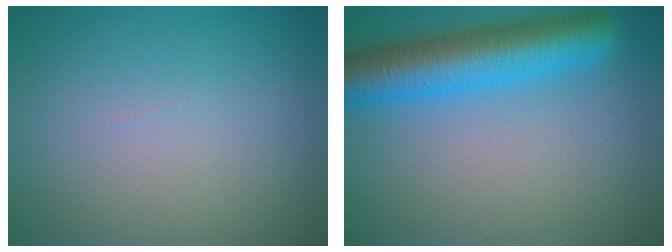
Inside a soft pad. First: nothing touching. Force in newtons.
{"total": 7.6, "press": 7.6, "slide": 0.3}